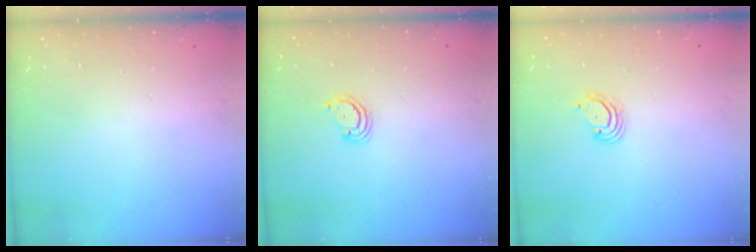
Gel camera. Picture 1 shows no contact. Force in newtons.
{"total": 2.9, "press": 2.9, "slide": 0.3}
{"total": 3.0, "press": 3.0, "slide": 0.2}